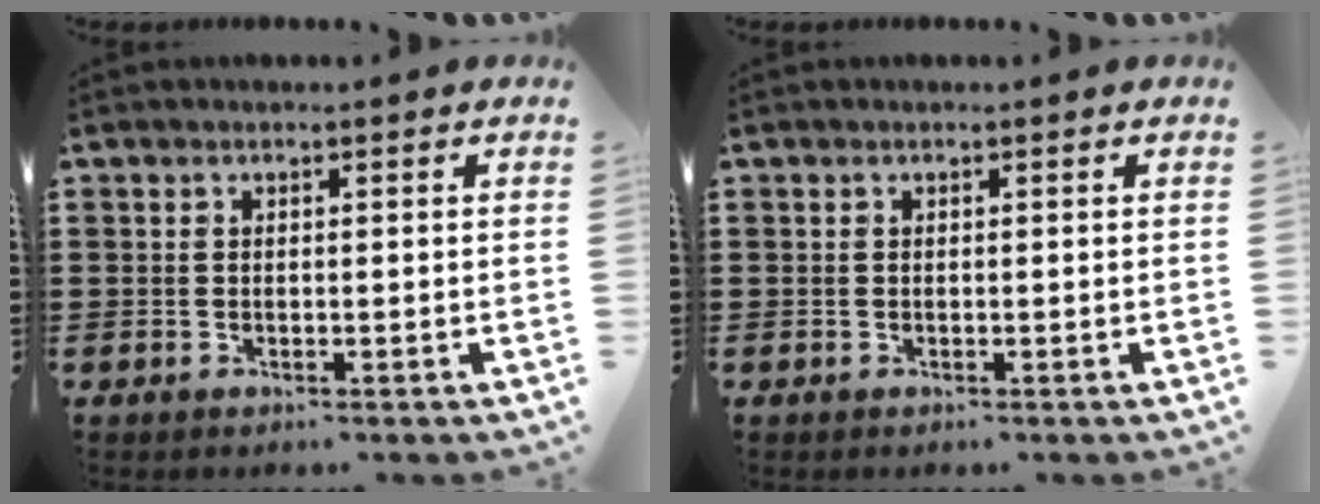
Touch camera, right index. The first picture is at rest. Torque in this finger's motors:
{"motor_torque": [-0.05, 0.31, 0.02, 0.00]}